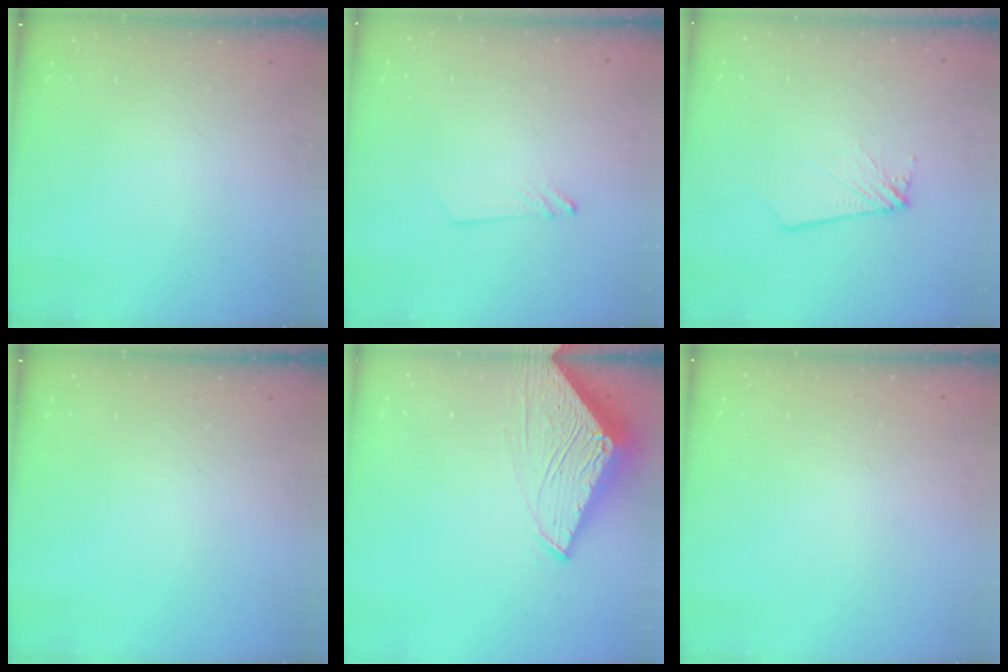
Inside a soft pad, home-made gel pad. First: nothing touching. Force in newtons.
{"total": 1.5, "press": 1.5, "slide": 0.1}
{"total": 3.1, "press": 3.1, "slide": 0.5}
{"total": 0.0}
{"total": 5.9, "press": 5.9, "slide": 0.7}
{"total": 0.0}